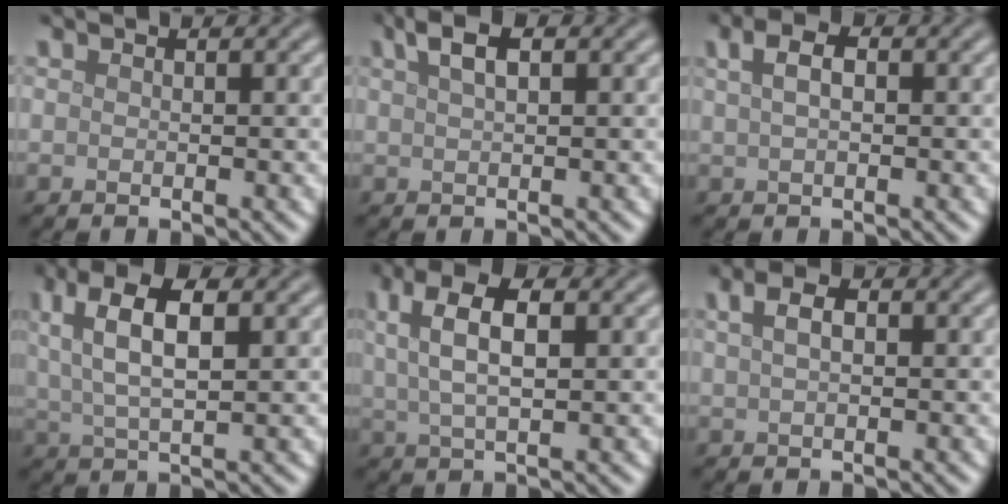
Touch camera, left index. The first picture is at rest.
{"total": 3.2, "force": [1.8, 1.1, 2.5], "torque": [-0.041, 0.009, 0.032]}
{"total": 3.5, "force": [1.4, 1.8, 2.6], "torque": [-0.045, 0.011, 0.012]}
{"total": 7.8, "force": [3.1, 3.2, 6.4], "torque": [-0.126, 0.015, 0.053]}
{"total": 6.5, "force": [2.5, 2.7, 5.4], "torque": [-0.103, 0.012, 0.040]}
{"total": 3.1, "force": [1.4, 1.6, 2.3], "torque": [-0.037, 0.007, 0.011]}